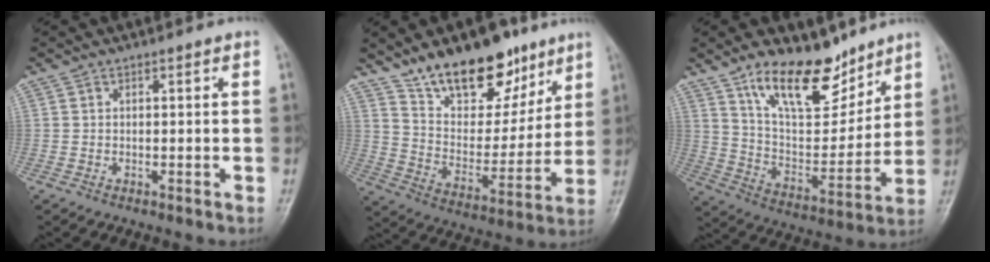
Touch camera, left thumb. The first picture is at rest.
{"total": 19.1, "force": [12.9, 9.7, 10.3], "torque": [-0.099, -0.073, 0.215]}
{"total": 17.0, "force": [11.9, 7.5, 9.7], "torque": [-0.113, -0.079, 0.216]}